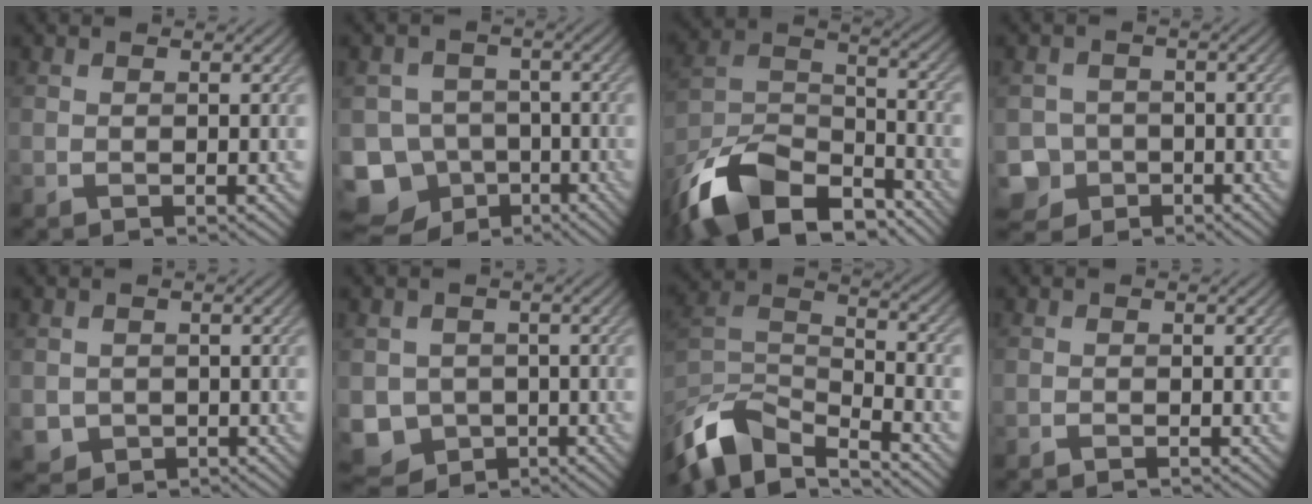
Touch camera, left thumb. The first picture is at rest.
{"total": 12.1, "force": [-6.6, 9.7, 3.1], "torque": [-0.088, -0.033, -0.121]}
{"total": 15.7, "force": [-11.4, 7.0, 8.2], "torque": [-0.199, -0.016, -0.211]}
{"total": 5.2, "force": [-2.6, 4.4, 1.0], "torque": [-0.020, -0.005, -0.057]}
{"total": 2.2, "force": [-0.3, 2.2, 0.4], "torque": [-0.020, -0.015, -0.005]}
{"total": 5.5, "force": [-1.5, 4.9, 1.7], "torque": [-0.049, -0.024, -0.035]}
{"total": 11.3, "force": [-8.1, 4.4, 6.5], "torque": [-0.145, -0.016, -0.164]}
{"total": 0.6, "force": [-0.6, 0.0, 0.2], "torque": [-0.003, -0.001, -0.011]}